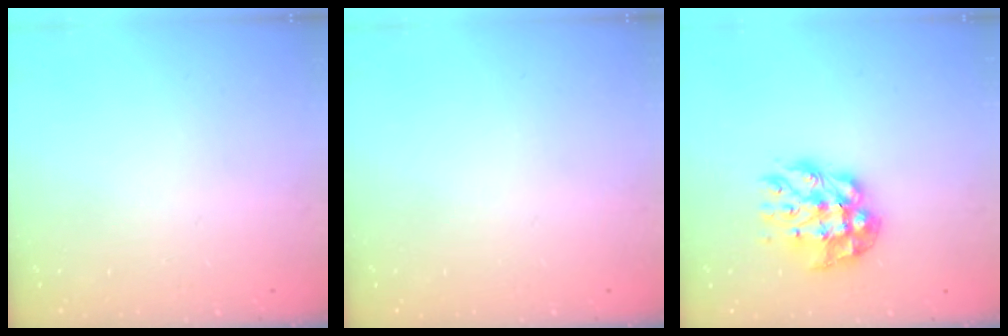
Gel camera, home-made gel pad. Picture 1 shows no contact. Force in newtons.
{"total": 0.0}
{"total": 11.8, "press": 11.8, "slide": 1.1}